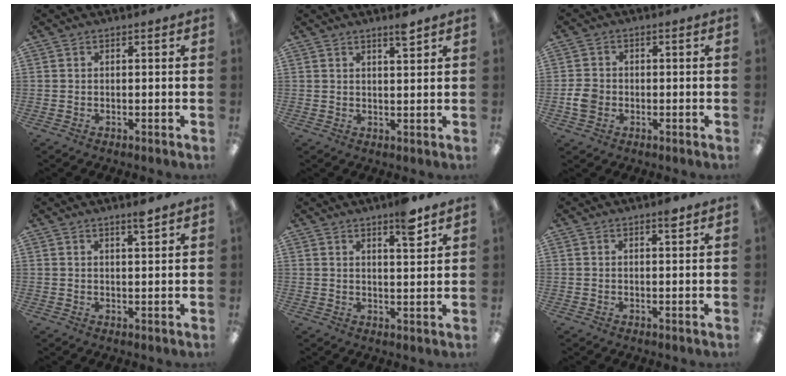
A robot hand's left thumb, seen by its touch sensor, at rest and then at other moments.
{"total": 3.2, "force": [2.6, 0.2, 1.9], "torque": [-0.026, -0.010, 0.042]}
{"total": 4.4, "force": [-1.0, 3.6, 2.4], "torque": [-0.045, 0.006, -0.017]}
{"total": 2.7, "force": [2.1, 0.0, 1.6], "torque": [-0.020, -0.008, 0.034]}
{"total": 6.2, "force": [4.5, 1.3, 3.9], "torque": [-0.049, -0.027, 0.071]}
{"total": 1.9, "force": [1.4, 0.3, 1.2], "torque": [-0.010, -0.006, 0.020]}